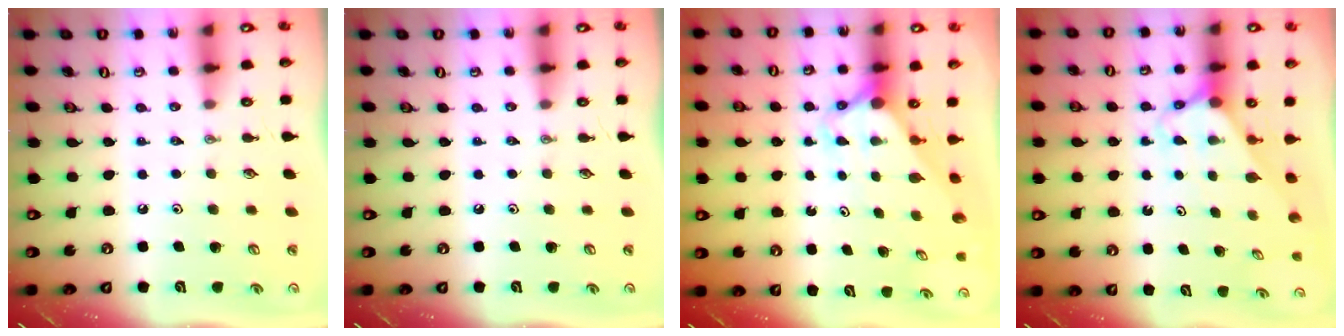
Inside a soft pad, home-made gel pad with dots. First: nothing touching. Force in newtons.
{"total": 0.0}
{"total": 3.0, "press": 3.0, "slide": 0.3}
{"total": 2.6, "press": 2.6, "slide": 0.1}